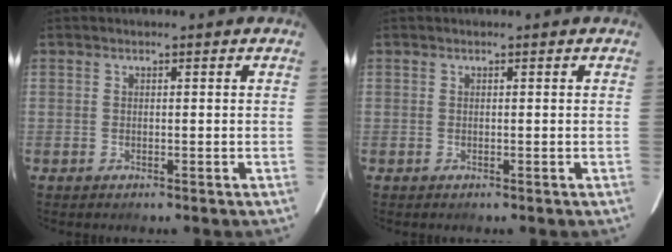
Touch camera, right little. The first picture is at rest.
{"total": 0.0}